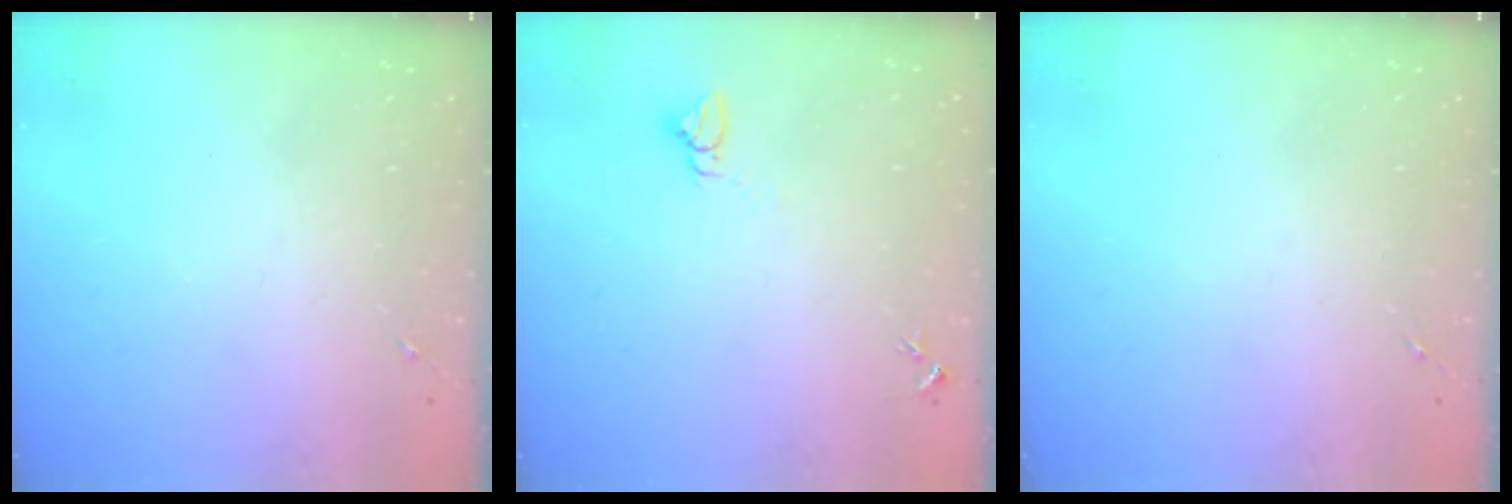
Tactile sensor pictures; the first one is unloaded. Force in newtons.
{"total": 2.7, "press": 2.7, "slide": 0.1}
{"total": 0.0}